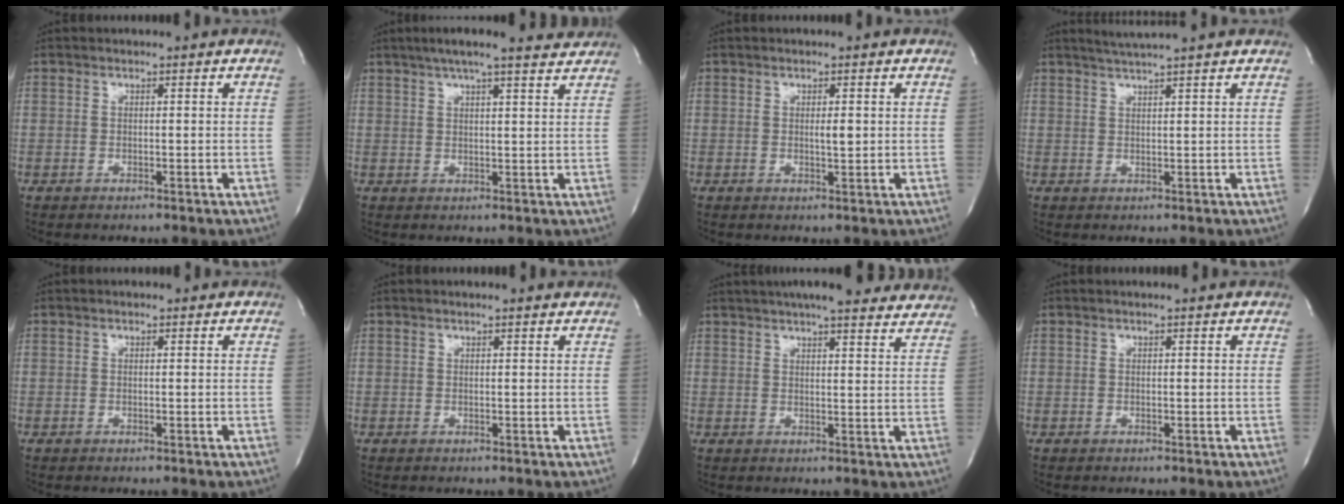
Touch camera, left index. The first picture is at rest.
{"total": 10.7, "force": [9.1, 0.8, 5.5], "torque": [-0.092, 0.014, 0.114]}
{"total": 1.4, "force": [0.0, 0.2, 1.4], "torque": [-0.029, -0.008, 0.001]}
{"total": 3.9, "force": [3.3, -1.2, 1.7], "torque": [-0.028, 0.003, 0.055]}
{"total": 0.0}
{"total": 2.0, "force": [1.9, -0.1, 0.6], "torque": [-0.016, 0.001, 0.017]}
{"total": 19.4, "force": [17.1, 2.9, 8.6], "torque": [-0.126, 0.025, 0.213]}
{"total": 0.6, "force": [0.5, -0.1, 0.2], "torque": [-0.007, 0.001, 0.007]}